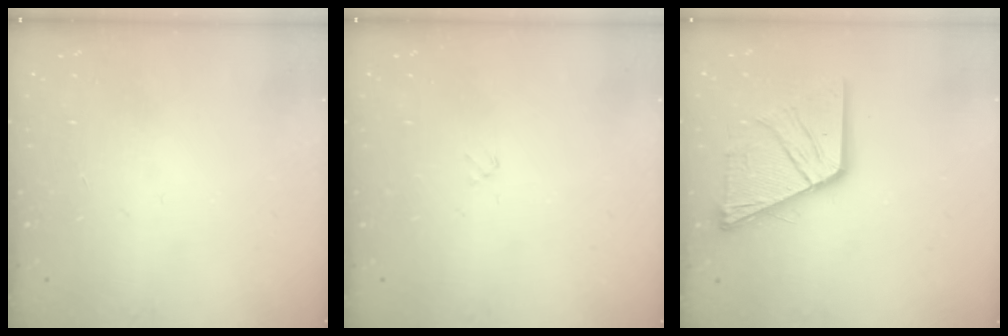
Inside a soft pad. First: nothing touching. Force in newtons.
{"total": 1.9, "press": 1.9, "slide": 0.2}
{"total": 15.4, "press": 15.3, "slide": 1.7}